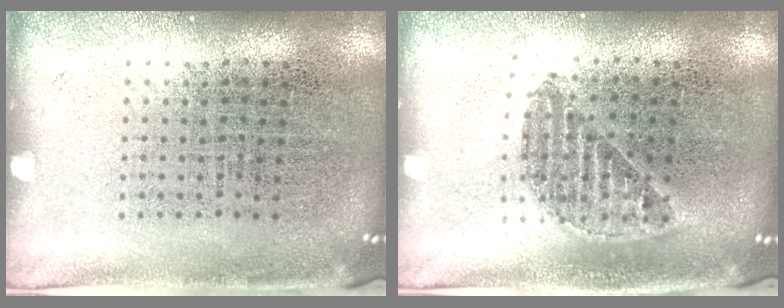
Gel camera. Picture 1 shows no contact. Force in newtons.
{"total": 1.2, "press": 1.0, "slide": 0.5}